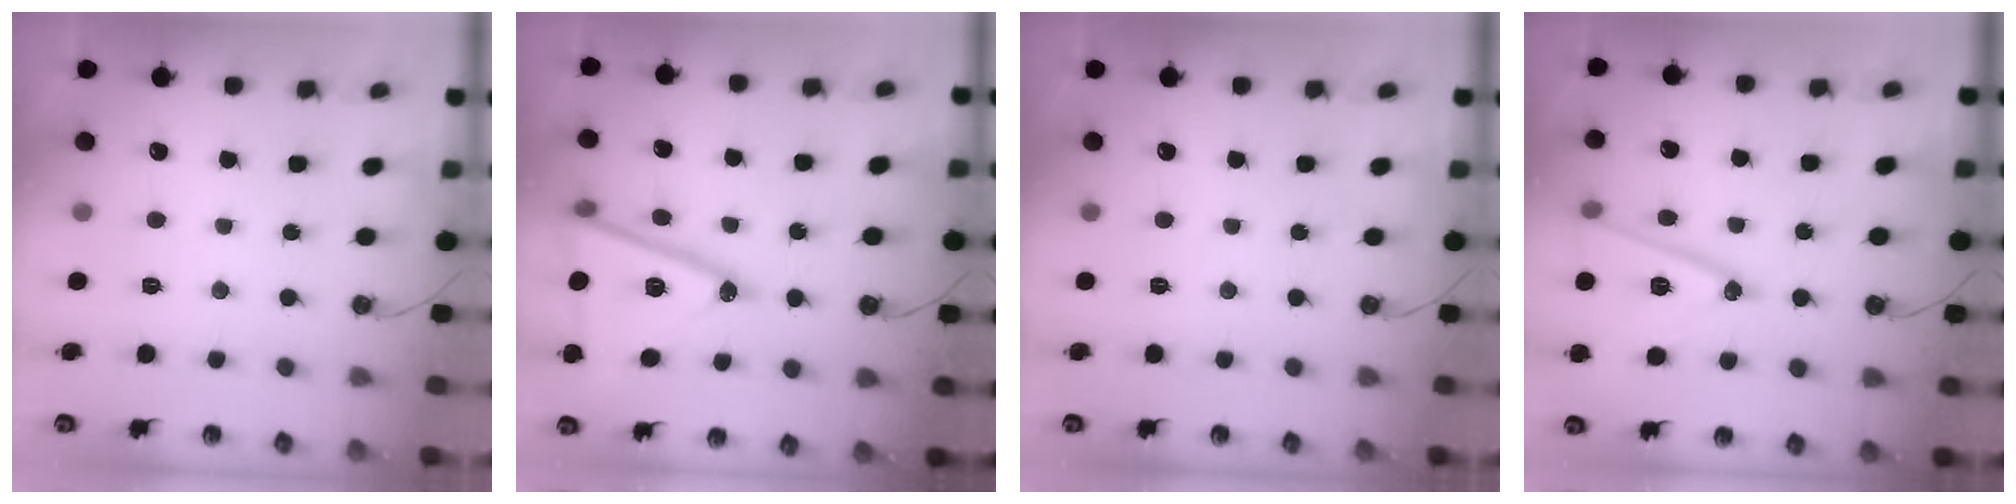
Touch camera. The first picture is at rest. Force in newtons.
{"total": 19.2, "press": 18.8, "slide": 3.4}
{"total": 0.0}
{"total": 14.9, "press": 14.5, "slide": 3.5}